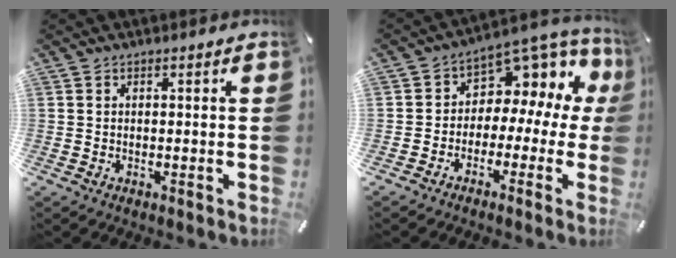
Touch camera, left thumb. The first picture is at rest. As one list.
[{"total": 7.7, "force": [2.1, 6.1, 4.2], "torque": [-0.070, -0.028, 0.039]}]